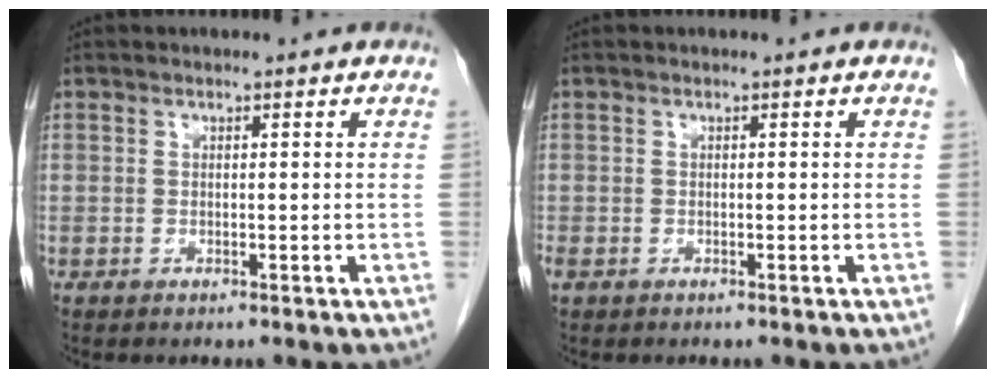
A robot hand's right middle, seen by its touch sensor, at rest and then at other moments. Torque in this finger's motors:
{"motor_torque": [1.04, -1.10, 0.52, 0.21]}